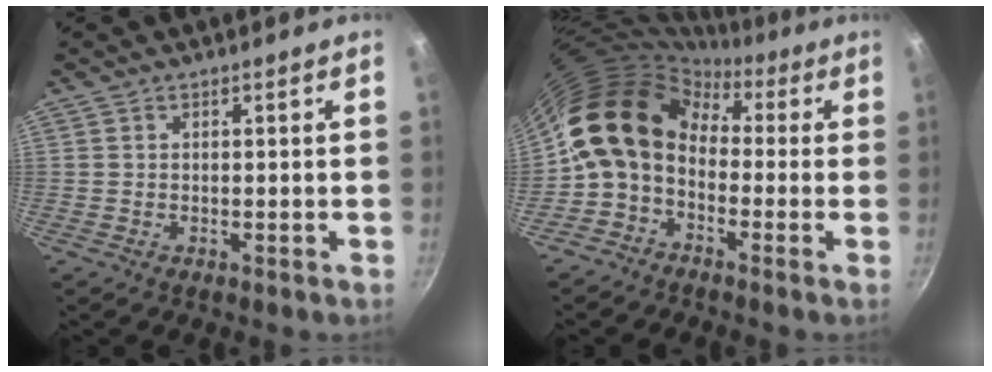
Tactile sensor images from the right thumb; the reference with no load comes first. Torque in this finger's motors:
{"motor_torque": [1.46, 3.55, 1.39, -1.38, 0.58]}